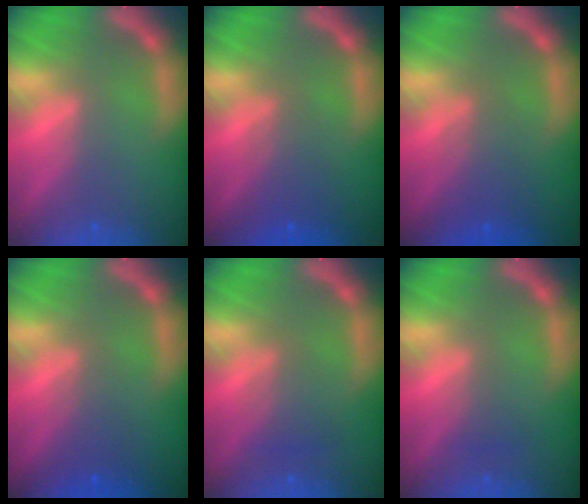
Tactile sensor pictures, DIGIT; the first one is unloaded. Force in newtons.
{"total": 3.1}
{"total": 3.6}
{"total": 2.5}
{"total": 2.5}
{"total": 1.5}